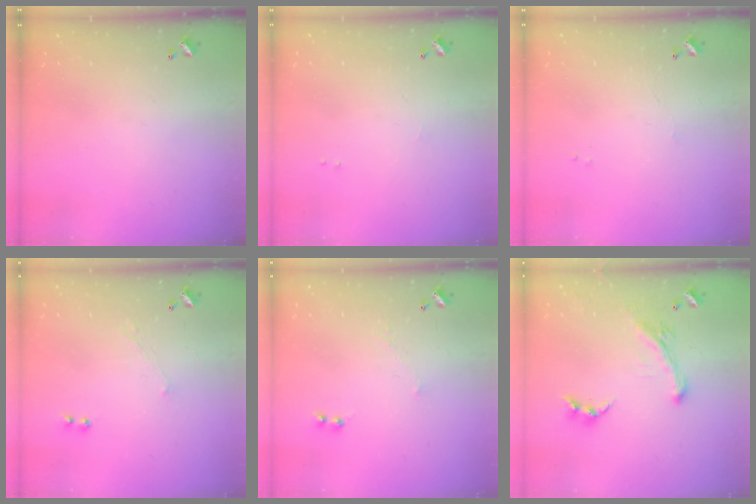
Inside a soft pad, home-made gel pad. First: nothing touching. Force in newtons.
{"total": 0.9, "press": 0.8, "slide": 0.5}
{"total": 1.2, "press": 1.1, "slide": 0.3}
{"total": 1.0, "press": 0.9, "slide": 0.5}
{"total": 0.9, "press": 0.3, "slide": 0.8}
{"total": 2.5, "press": 2.0, "slide": 1.4}